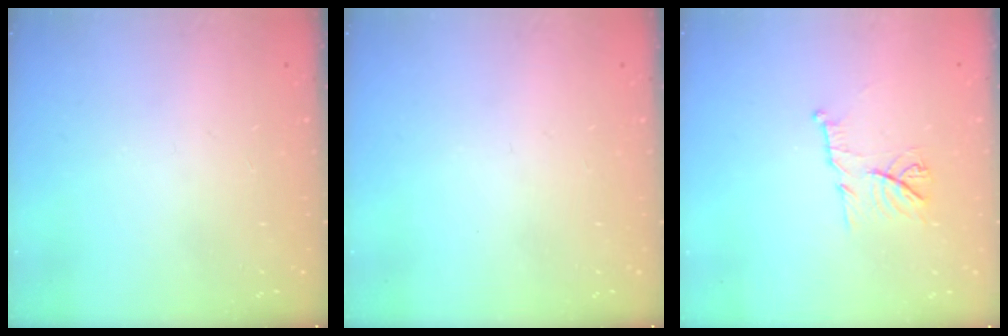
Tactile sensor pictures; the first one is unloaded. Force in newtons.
{"total": 0.0}
{"total": 9.5, "press": 9.5, "slide": 0.2}